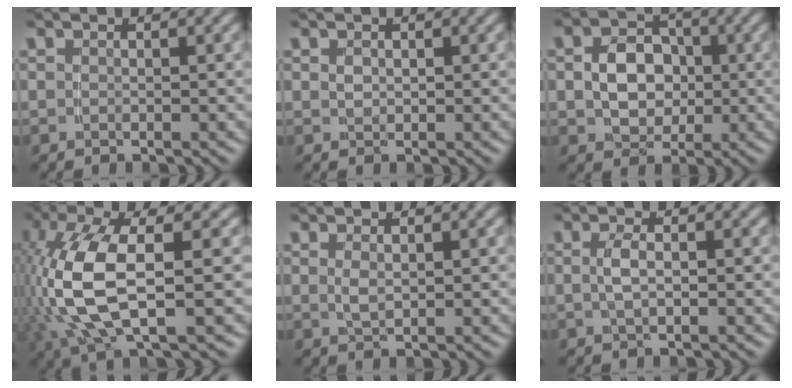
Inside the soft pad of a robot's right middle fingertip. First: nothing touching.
{"total": 0.5, "force": [0.1, 0.1, 0.5], "torque": [-0.011, -0.004, 0.011]}
{"total": 4.3, "force": [-0.1, 3.3, 2.7], "torque": [-0.039, -0.011, 0.007]}
{"total": 7.7, "force": [0.0, 2.8, 7.1], "torque": [-0.173, -0.014, 0.017]}
{"total": 1.1, "force": [0.4, -0.2, 1.0], "torque": [-0.022, -0.008, 0.019]}
{"total": 1.5, "force": [-0.2, -0.1, 1.5], "torque": [-0.035, -0.001, 0.001]}